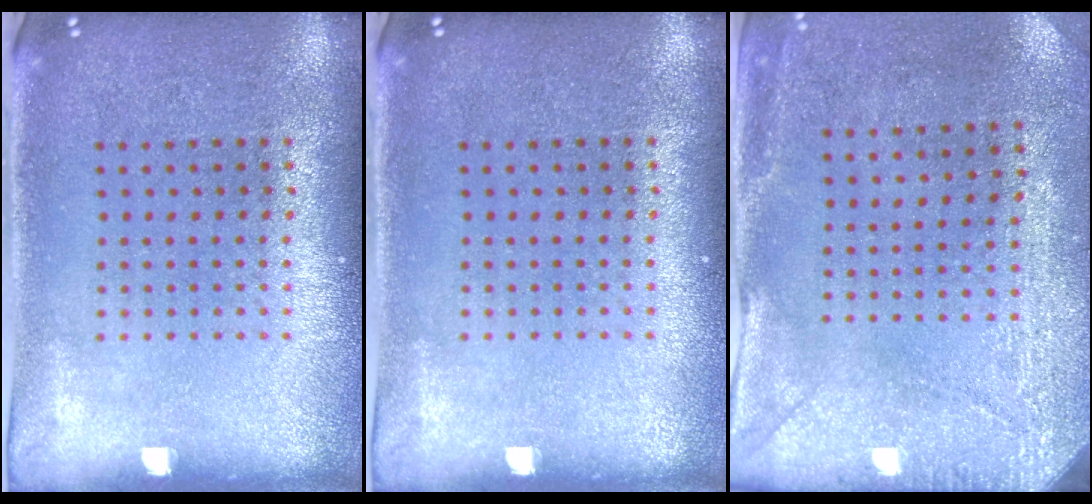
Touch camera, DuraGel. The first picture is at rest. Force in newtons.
{"total": 0.0}
{"total": 2.9, "press": 2.3, "slide": 1.8}